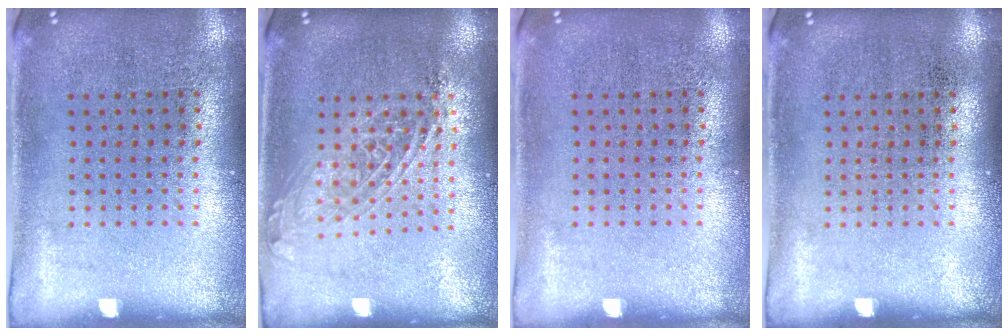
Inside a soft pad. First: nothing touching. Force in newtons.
{"total": 1.6, "press": 1.3, "slide": 0.8}
{"total": 0.0}
{"total": 0.0}